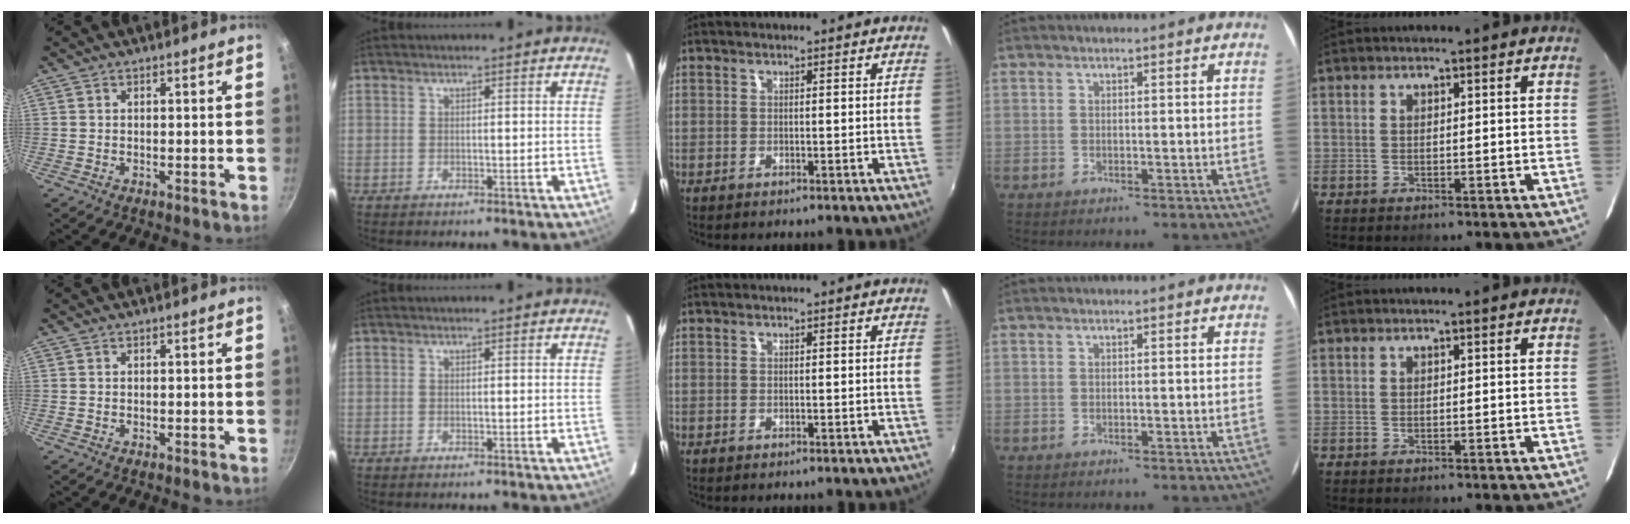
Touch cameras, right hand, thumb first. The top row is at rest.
{}